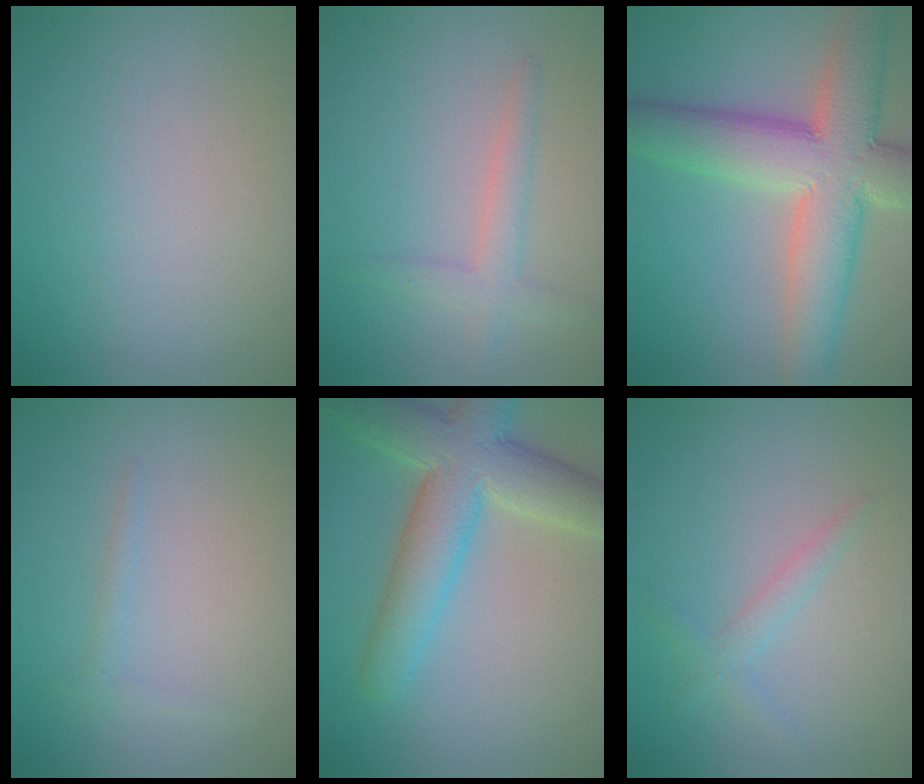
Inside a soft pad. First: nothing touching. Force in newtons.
{"total": 2.3, "press": 2.3, "slide": 0.1}
{"total": 10.1, "press": 10.0, "slide": 0.8}
{"total": 0.9, "press": 0.9, "slide": 0.0}
{"total": 7.9, "press": 7.9, "slide": 0.5}
{"total": 1.5, "press": 1.5, "slide": 0.1}